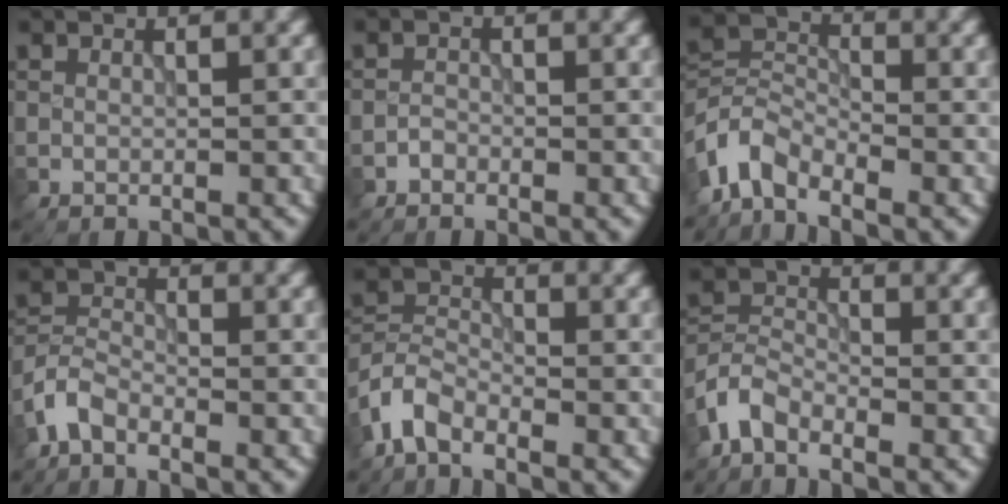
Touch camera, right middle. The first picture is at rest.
{"total": 0.9, "force": [-0.7, 0.5, 0.2], "torque": [0.000, 0.001, -0.016]}
{"total": 4.3, "force": [-3.2, 2.1, 1.9], "torque": [-0.042, 0.002, -0.079]}
{"total": 2.8, "force": [-2.1, 1.2, 1.3], "torque": [-0.031, 0.006, -0.054]}
{"total": 3.7, "force": [-2.7, 1.7, 1.8], "torque": [-0.040, 0.003, -0.068]}
{"total": 3.3, "force": [-2.6, 1.5, 1.4], "torque": [-0.032, 0.005, -0.066]}